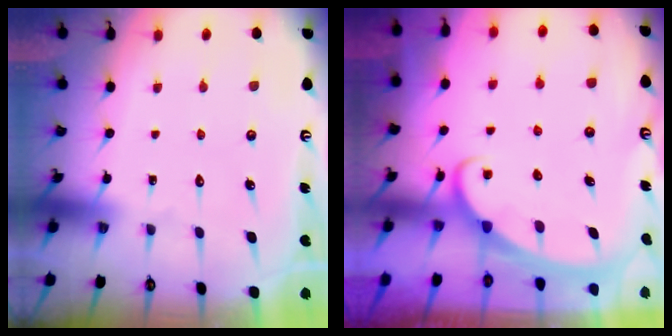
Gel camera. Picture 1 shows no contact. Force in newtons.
{"total": 2.6, "press": 2.6, "slide": 0.3}